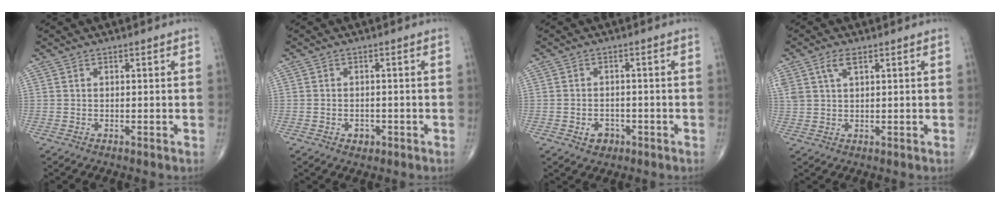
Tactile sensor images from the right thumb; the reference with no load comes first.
{"total": 2.1, "force": [-0.9, 1.6, 1.0], "torque": [-0.008, 0.003, -0.007]}
{"total": 3.3, "force": [-1.5, 2.5, 1.5], "torque": [-0.012, 0.007, -0.019]}
{"total": 4.2, "force": [2.2, 1.9, 3.0], "torque": [-0.067, 0.005, 0.049]}